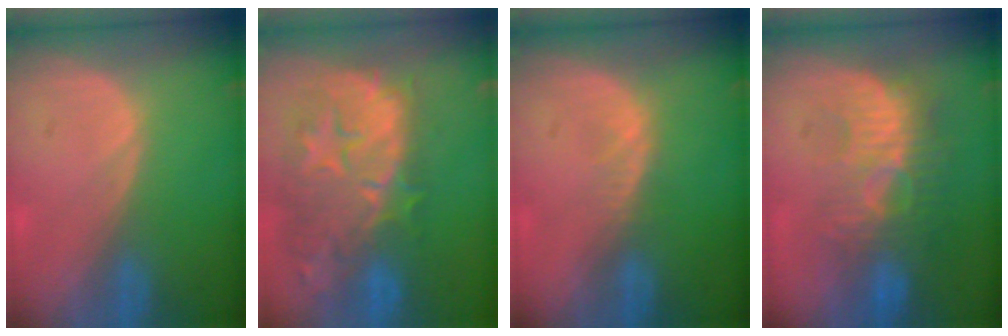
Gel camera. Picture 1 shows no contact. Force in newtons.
{"total": 12.9, "press": 11.5, "slide": 5.8}
{"total": 1.5, "press": 1.5, "slide": 0.2}
{"total": 9.4, "press": 8.9, "slide": 2.9}